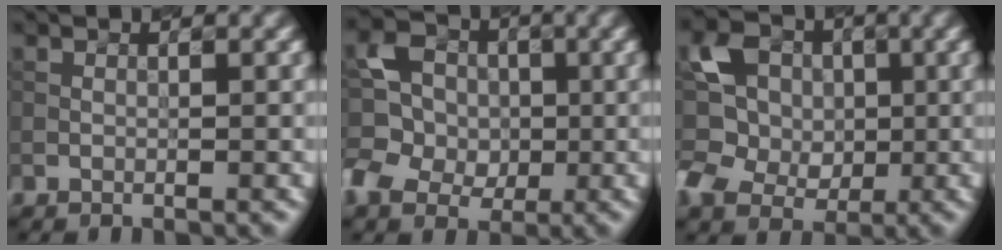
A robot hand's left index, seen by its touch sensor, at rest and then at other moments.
{"total": 4.9, "force": [-1.4, 4.3, 1.7], "torque": [-0.034, 0.012, -0.033]}
{"total": 5.1, "force": [0.3, 4.6, 2.2], "torque": [-0.042, 0.011, 0.000]}